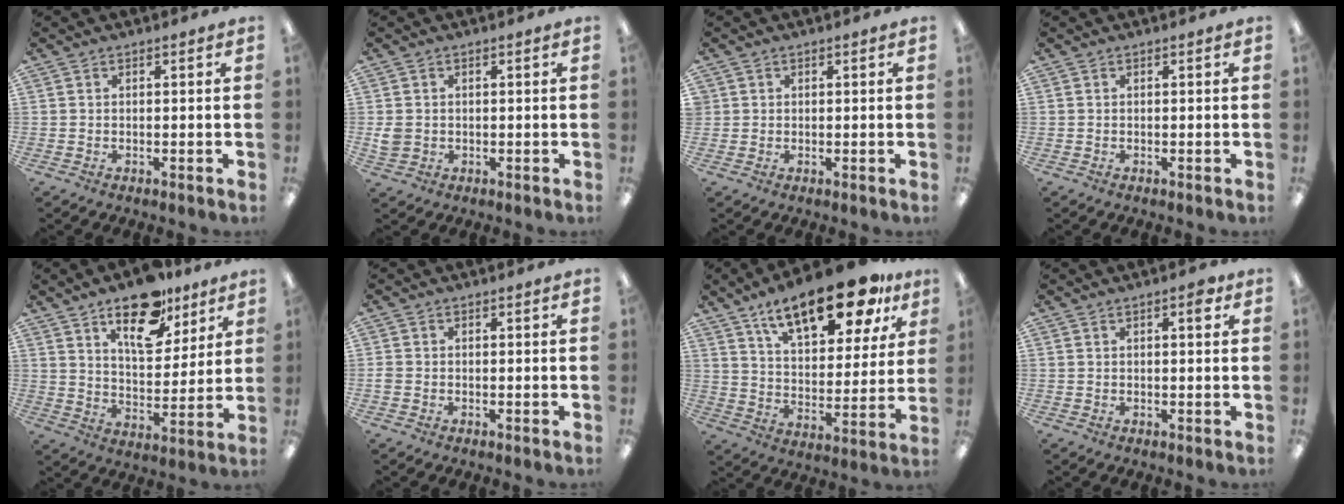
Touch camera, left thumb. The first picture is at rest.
{"total": 3.0, "force": [0.0, 2.8, 1.1], "torque": [-0.010, 0.001, 0.000]}
{"total": 1.1, "force": [0.3, 1.0, -0.4], "torque": [0.008, 0.001, 0.006]}
{"total": 0.0}
{"total": 16.8, "force": [11.0, 8.2, 9.7], "torque": [-0.128, -0.060, 0.185]}
{"total": 1.0, "force": [-0.5, 0.9, 0.3], "torque": [-0.003, 0.001, -0.008]}
{"total": 20.7, "force": [13.7, 8.4, 13.0], "torque": [-0.200, -0.070, 0.226]}
{"total": 2.5, "force": [1.3, 0.8, 2.0], "torque": [-0.025, -0.001, 0.018]}